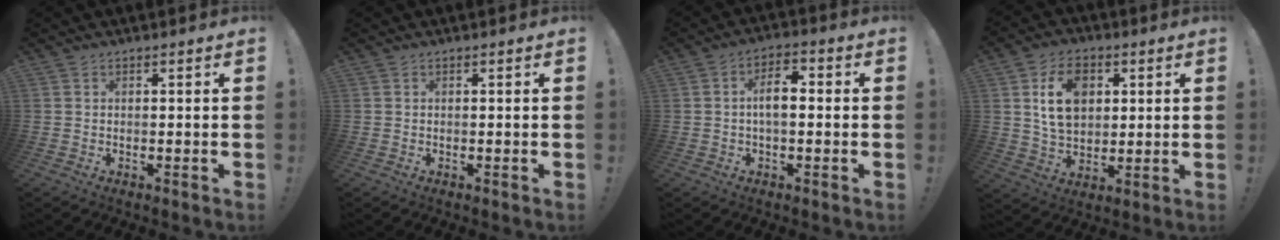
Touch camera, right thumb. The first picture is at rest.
{"total": 0.0}
{"total": 7.1, "force": [0.2, 3.5, 6.2], "torque": [-0.088, 0.006, 0.000]}
{"total": 13.0, "force": [4.2, 9.4, 7.9], "torque": [-0.119, 0.000, 0.078]}